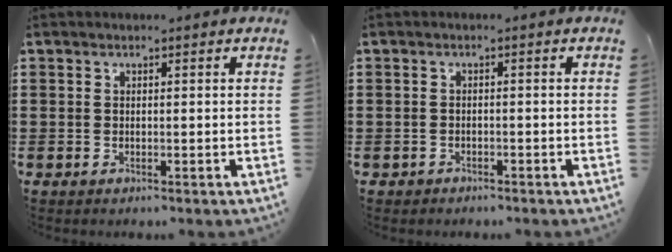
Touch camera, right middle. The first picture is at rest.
{"total": 1.0, "force": [-1.0, 0.3, 0.0], "torque": [-0.002, 0.001, -0.022]}